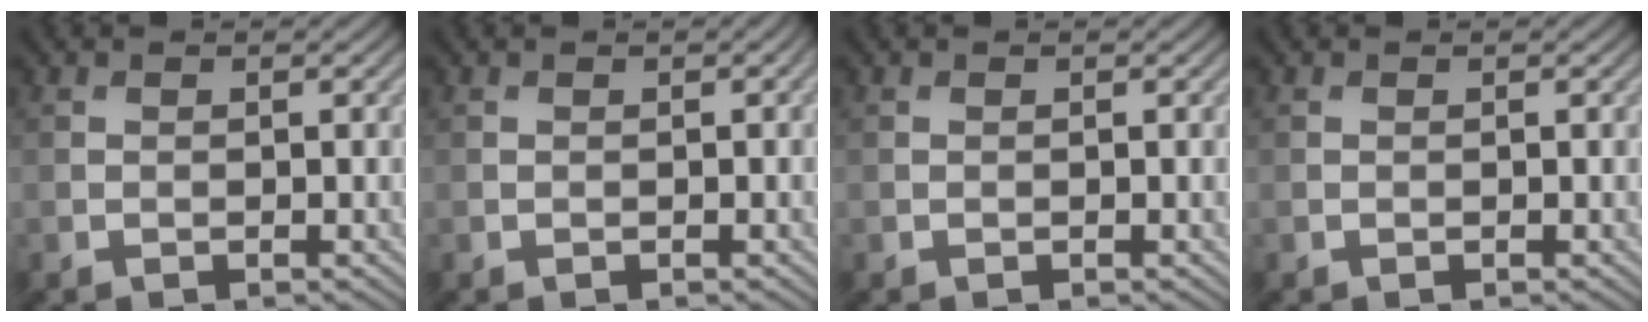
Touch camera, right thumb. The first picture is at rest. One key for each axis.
{"total": 0.0}
{"total": 0.0}
{"total": 0.0}